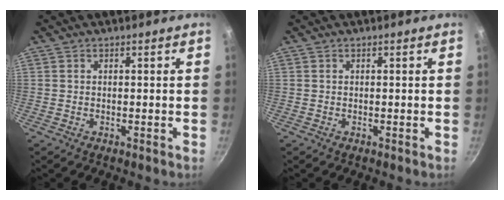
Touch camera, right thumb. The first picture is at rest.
{"total": 0.0}